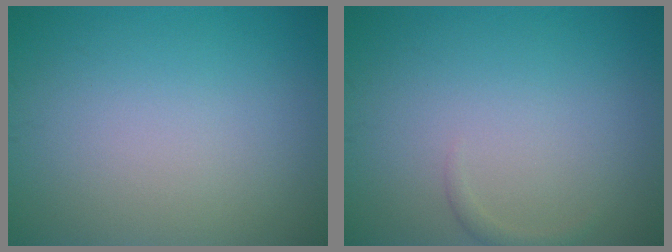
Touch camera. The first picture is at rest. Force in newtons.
{"total": 0.7, "press": 0.7, "slide": 0.0}